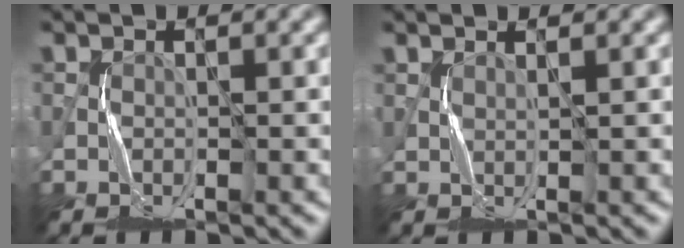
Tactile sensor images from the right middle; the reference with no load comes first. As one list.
[{"total": 0.9, "force": [0.8, -0.5, -0.1], "torque": [-0.005, -0.002, 0.016]}]